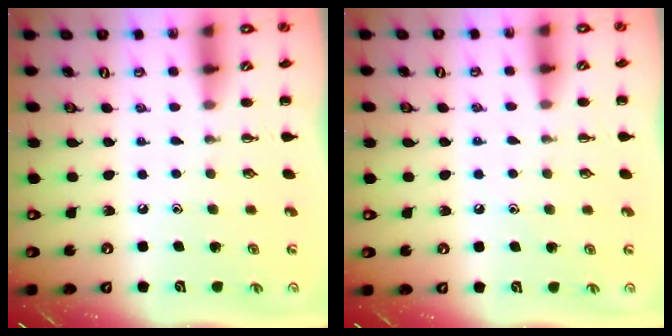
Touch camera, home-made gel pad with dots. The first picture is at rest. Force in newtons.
{"total": 6.4, "press": 6.1, "slide": 2.0}